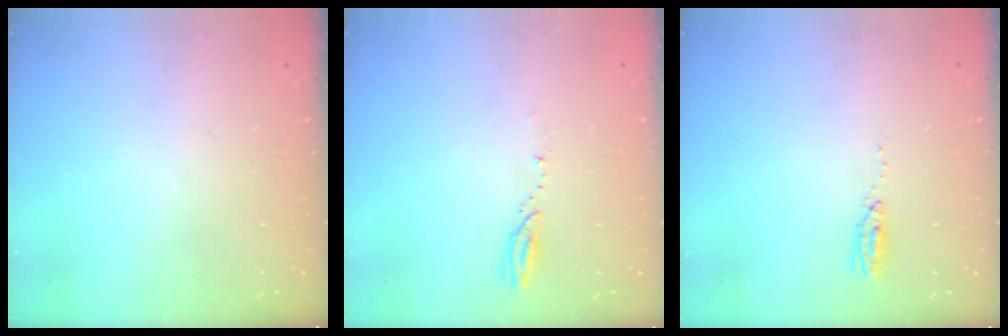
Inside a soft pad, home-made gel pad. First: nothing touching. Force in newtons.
{"total": 3.4, "press": 3.4, "slide": 0.4}
{"total": 3.8, "press": 3.6, "slide": 1.0}